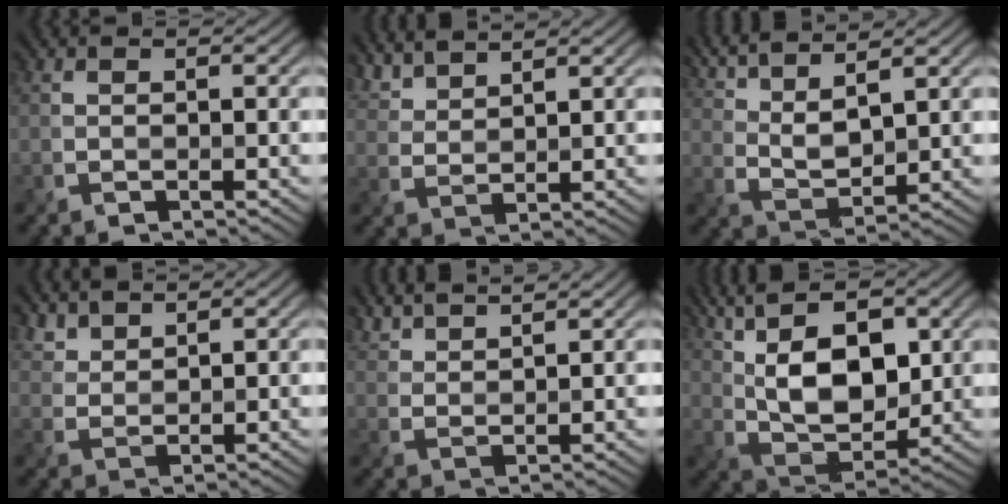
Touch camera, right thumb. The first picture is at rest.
{"total": 4.4, "force": [3.9, 0.8, 1.8], "torque": [-0.044, 0.004, 0.080]}
{"total": 8.0, "force": [5.6, 1.8, 5.4], "torque": [-0.121, 0.007, 0.114]}
{"total": 3.2, "force": [2.8, 1.1, 1.1], "torque": [-0.031, -0.005, 0.074]}
{"total": 5.2, "force": [4.7, 0.9, 2.1], "torque": [-0.047, 0.005, 0.087]}
{"total": 14.7, "force": [5.4, 7.1, 11.7], "torque": [-0.230, 0.016, 0.097]}